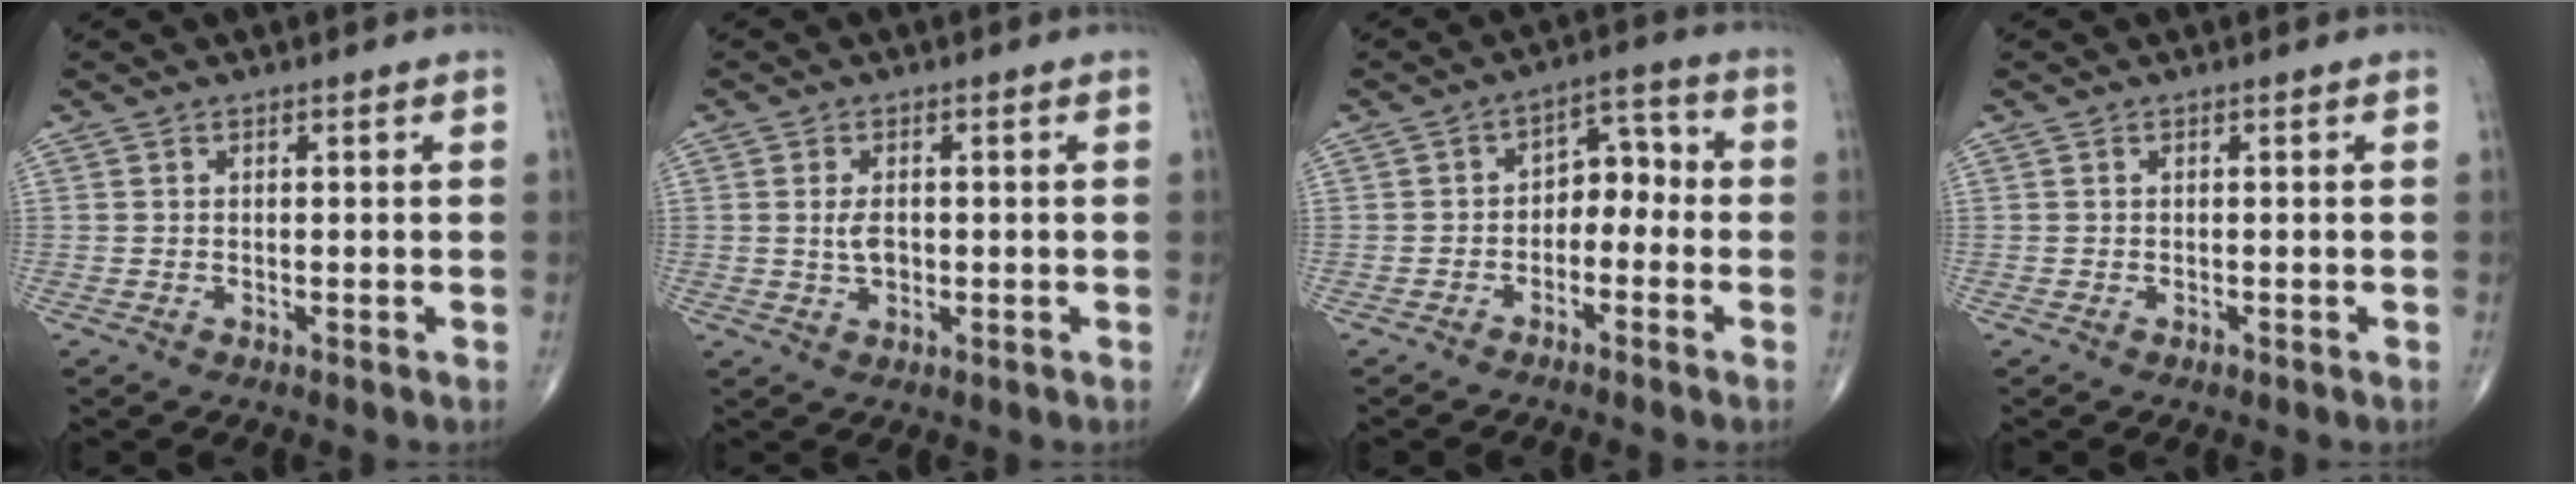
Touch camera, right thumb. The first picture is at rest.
{"total": 3.1, "force": [0.0, 1.9, 2.5], "torque": [-0.042, -0.001, 0.001]}
{"total": 6.2, "force": [-1.7, 4.2, 4.2], "torque": [-0.030, 0.043, -0.041]}
{"total": 0.0}